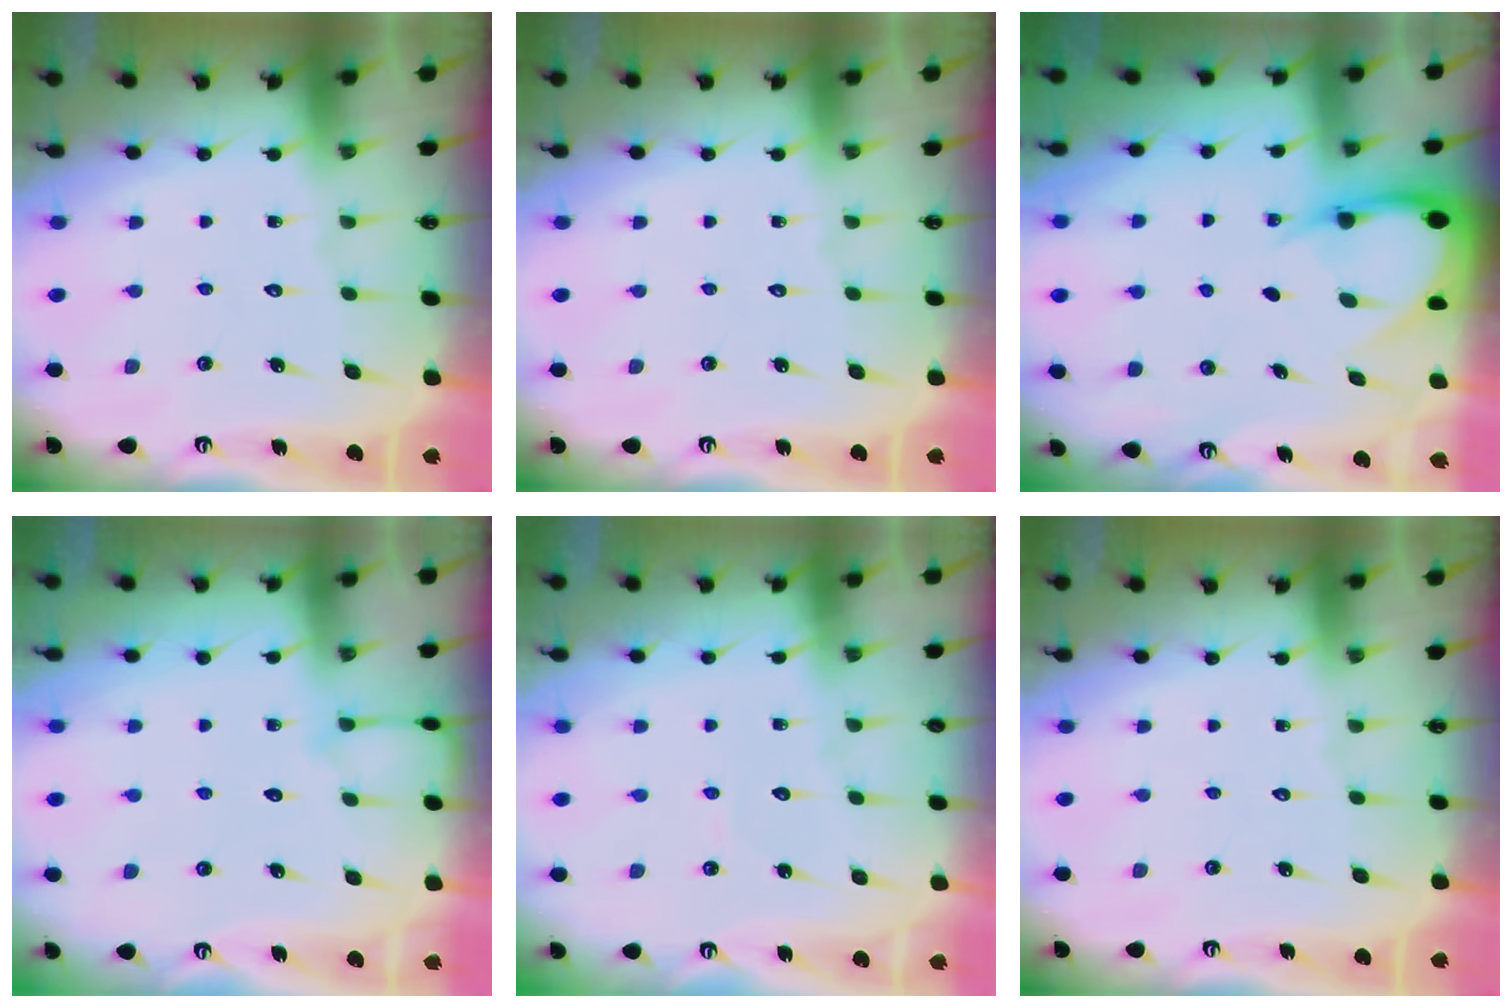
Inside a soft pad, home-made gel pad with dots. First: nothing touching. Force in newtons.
{"total": 0.0}
{"total": 6.3, "press": 6.3, "slide": 0.8}
{"total": 3.4, "press": 3.4, "slide": 0.4}
{"total": 2.7, "press": 2.7, "slide": 0.3}
{"total": 0.0}